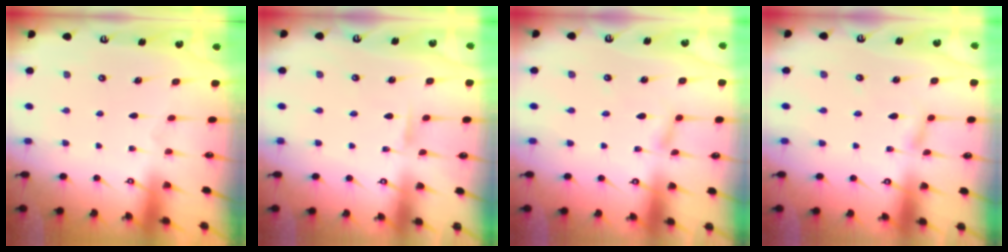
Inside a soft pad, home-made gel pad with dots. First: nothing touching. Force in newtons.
{"total": 2.7, "press": 2.7, "slide": 0.3}
{"total": 1.4, "press": 1.4, "slide": 0.2}
{"total": 1.4, "press": 1.4, "slide": 0.2}